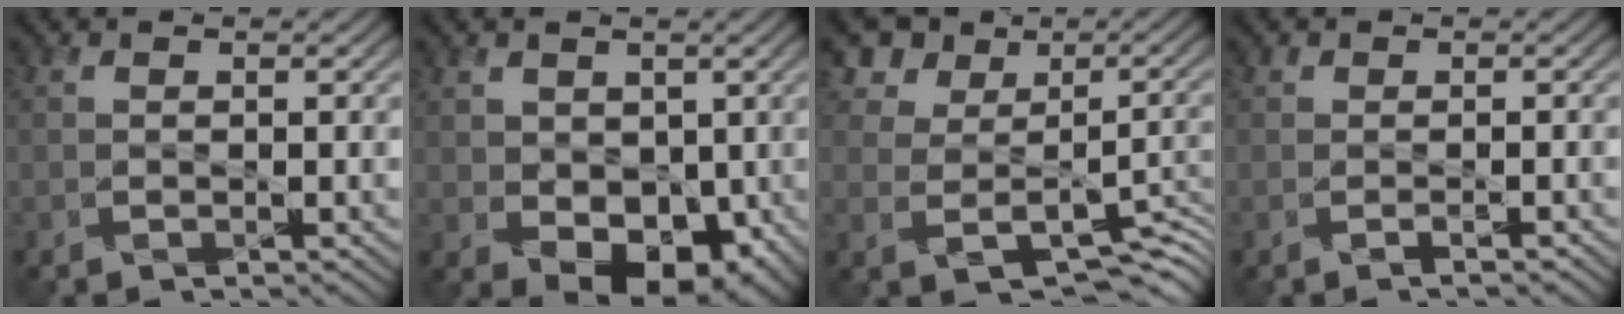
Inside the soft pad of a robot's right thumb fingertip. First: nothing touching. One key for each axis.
{"total": 7.9, "fx": 0.0, "fy": 6.0, "fz": 5.2, "tx": -0.096, "ty": -0.025, "tz": 0.007}
{"total": 9.2, "fx": 2.8, "fy": 7.0, "fz": 5.2, "tx": -0.090, "ty": -0.004, "tz": 0.060}
{"total": 1.0, "fx": -0.6, "fy": 0.6, "fz": 0.5, "tx": -0.007, "ty": -0.004, "tz": -0.011}